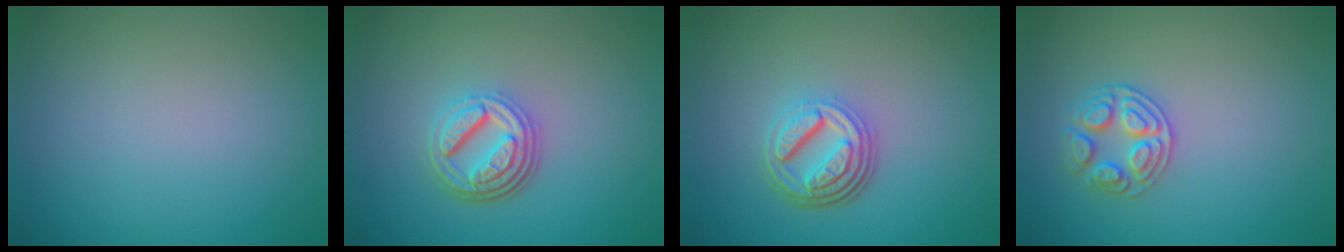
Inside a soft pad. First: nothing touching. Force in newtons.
{"total": 4.8, "press": 3.5, "slide": 3.3}
{"total": 4.9, "press": 3.6, "slide": 3.4}
{"total": 2.7, "press": 2.7, "slide": 0.3}